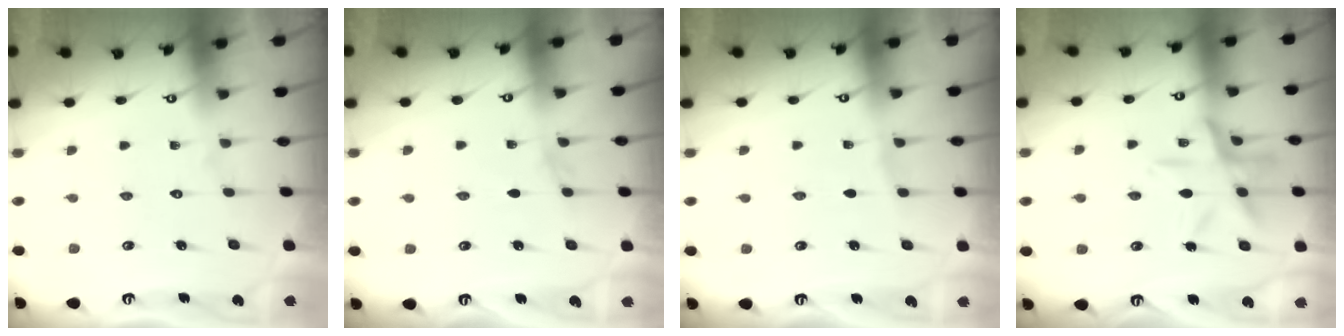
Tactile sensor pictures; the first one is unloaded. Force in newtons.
{"total": 3.1, "press": 3.1, "slide": 0.5}
{"total": 1.8, "press": 1.8, "slide": 0.3}
{"total": 12.8, "press": 12.7, "slide": 1.2}